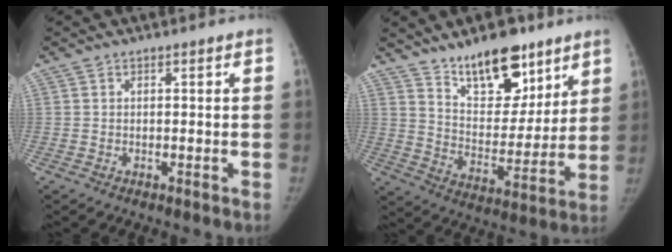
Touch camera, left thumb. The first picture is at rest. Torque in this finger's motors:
{"motor_torque": [0.36, 0.39, -0.13, -0.49, 0.06]}